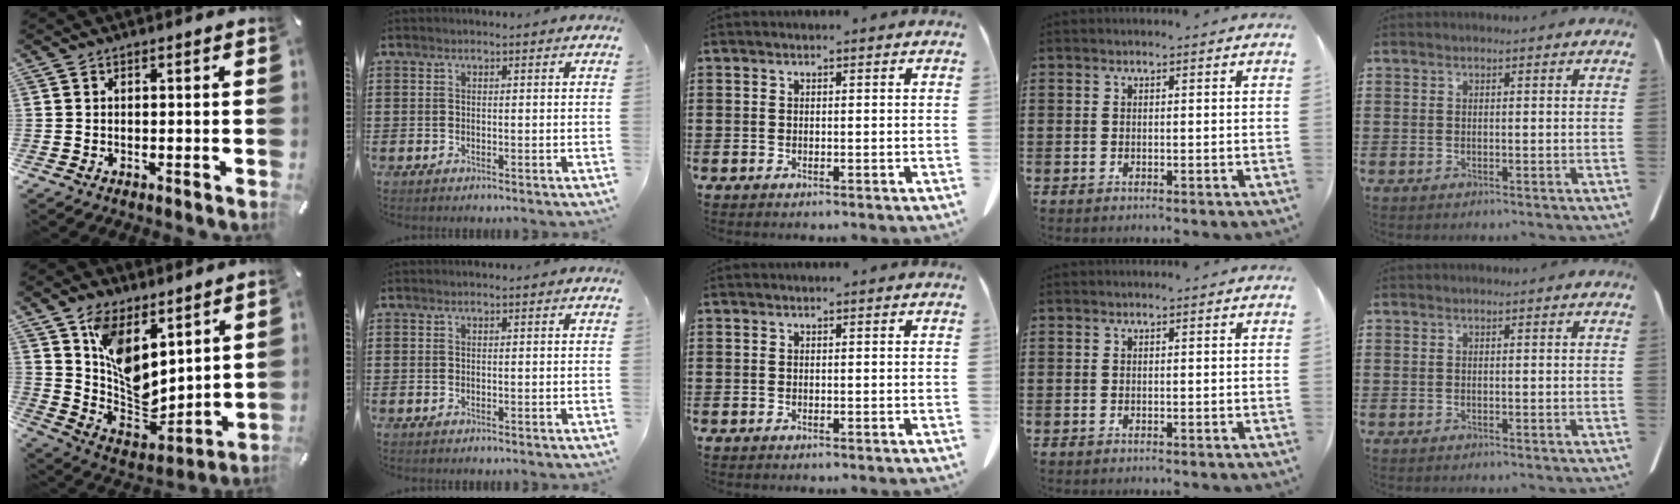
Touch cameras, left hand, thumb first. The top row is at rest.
{"thumb": {"total": 11.9, "force": [5.4, 7.8, 7.2], "torque": [-0.135, -0.046, 0.112]}}